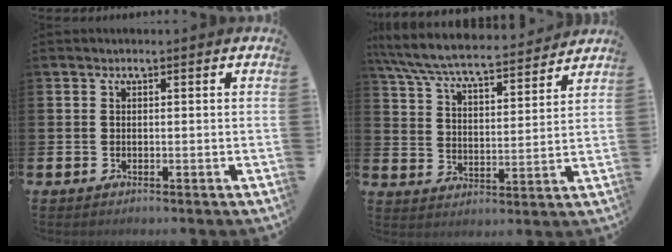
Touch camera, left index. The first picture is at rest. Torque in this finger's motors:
{"motor_torque": [1.07, -1.07, 0.82, 0.21]}